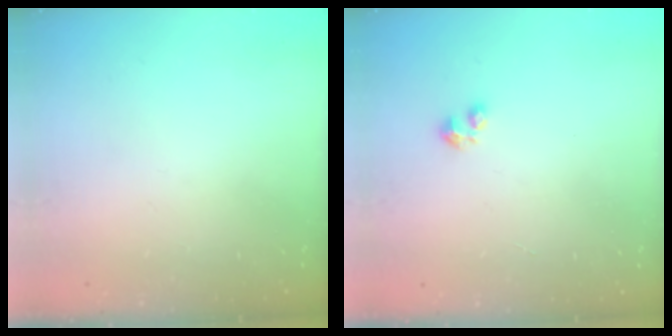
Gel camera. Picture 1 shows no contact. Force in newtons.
{"total": 1.8, "press": 1.8, "slide": 0.4}